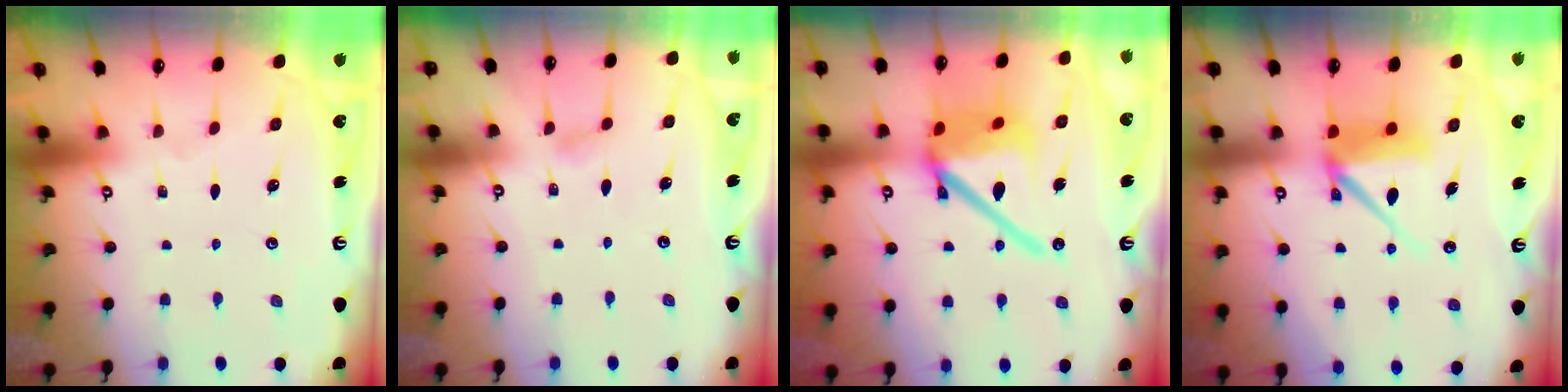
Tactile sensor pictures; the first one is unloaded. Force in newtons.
{"total": 4.3, "press": 4.3, "slide": 0.3}
{"total": 17.7, "press": 17.6, "slide": 2.1}
{"total": 9.6, "press": 9.5, "slide": 0.9}